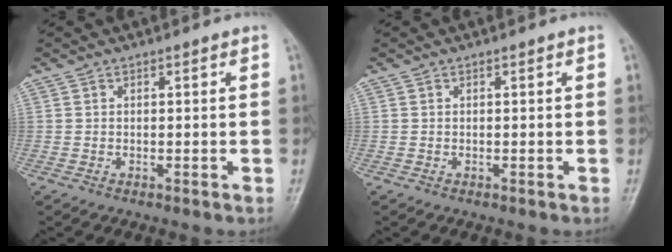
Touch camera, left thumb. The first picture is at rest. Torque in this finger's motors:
{"motor_torque": [-0.01, 0.01, -0.08, -0.08, 0.00]}